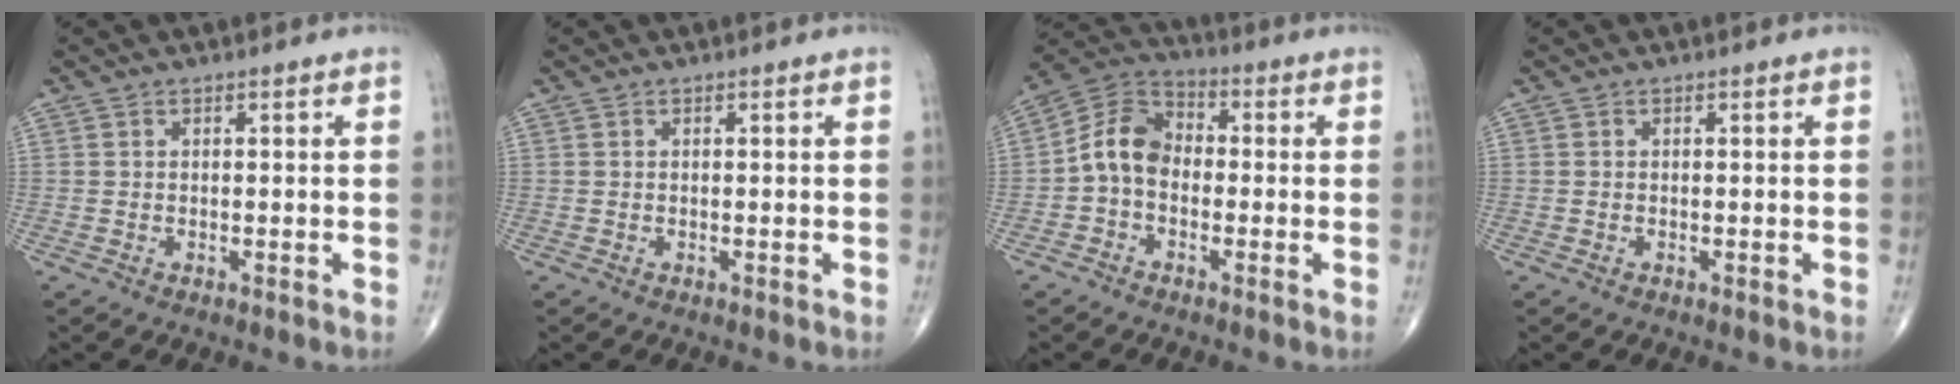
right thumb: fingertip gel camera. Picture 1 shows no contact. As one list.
[{"total": 0.0}, {"total": 8.6, "force": [-1.4, 6.3, 5.6], "torque": [-0.089, 0.033, -0.044]}, {"total": 0.0}]